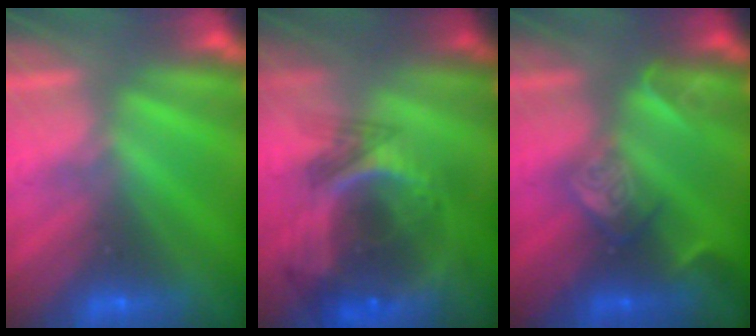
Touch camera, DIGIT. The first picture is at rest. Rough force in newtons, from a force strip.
{"total": 6.6}
{"total": 2.4}